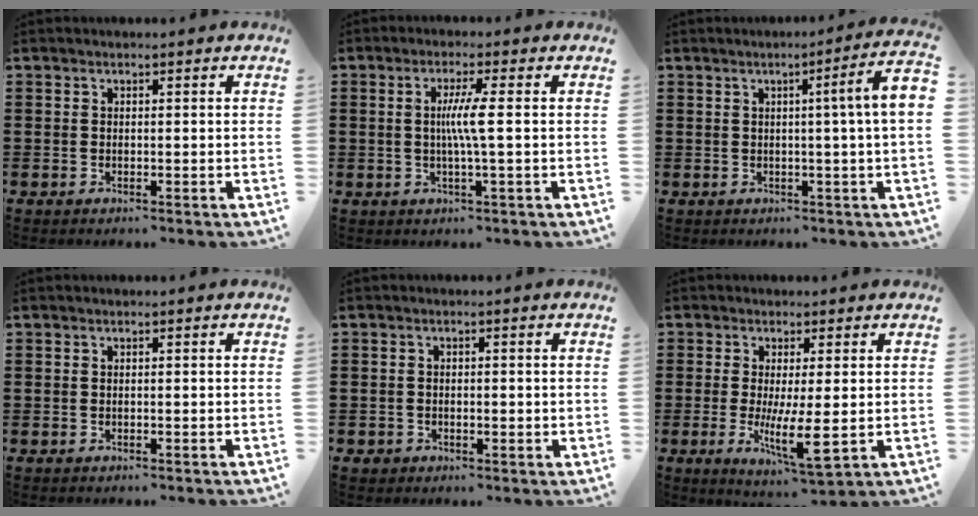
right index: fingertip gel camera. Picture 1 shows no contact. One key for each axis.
{"total": 4.6, "fx": 0.1, "fy": -0.4, "fz": 4.6, "tx": -0.085, "ty": -0.007, "tz": -0.003}
{"total": 5.5, "fx": 0.6, "fy": -0.9, "fz": 5.4, "tx": -0.090, "ty": -0.012, "tz": 0.003}
{"total": 0.0}
{"total": 1.1, "fx": -0.5, "fy": 1.0, "fz": 0.2, "tx": -0.008, "ty": 0.003, "tz": -0.013}
{"total": 6.9, "fx": -1.0, "fy": 1.7, "fz": 6.6, "tx": -0.120, "ty": -0.018, "tz": -0.016}